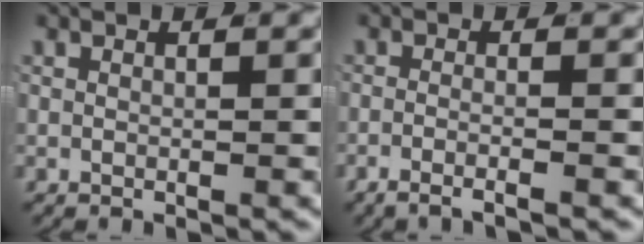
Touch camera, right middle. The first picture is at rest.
{"total": 2.7, "force": [-2.1, 0.0, 1.6], "torque": [-0.032, -0.002, -0.038]}